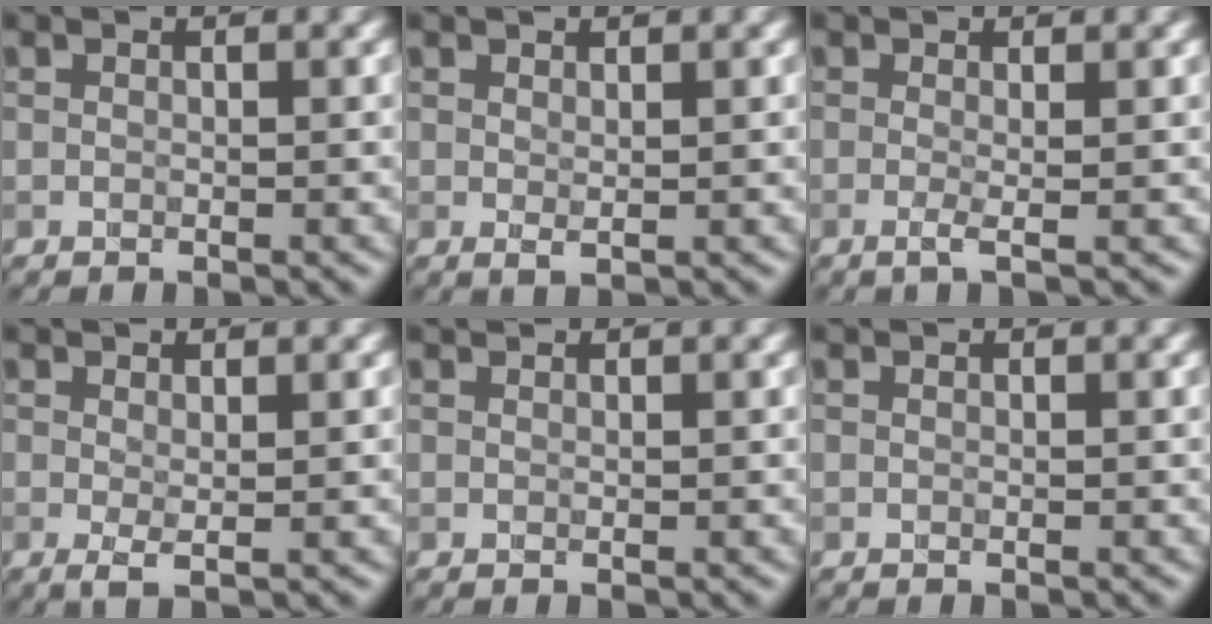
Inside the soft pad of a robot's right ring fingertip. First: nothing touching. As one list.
[{"total": 0.7, "force": [0.3, 0.2, 0.6], "torque": [-0.009, -0.002, 0.005]}, {"total": 1.3, "force": [-0.2, 0.1, 1.3], "torque": [-0.027, -0.006, -0.006]}, {"total": 1.2, "force": [0.1, 0.2, 1.1], "torque": [-0.024, -0.005, 0.002]}, {"total": 0.7, "force": [0.6, 0.1, 0.1], "torque": [-0.005, 0.000, 0.008]}, {"total": 0.0}]